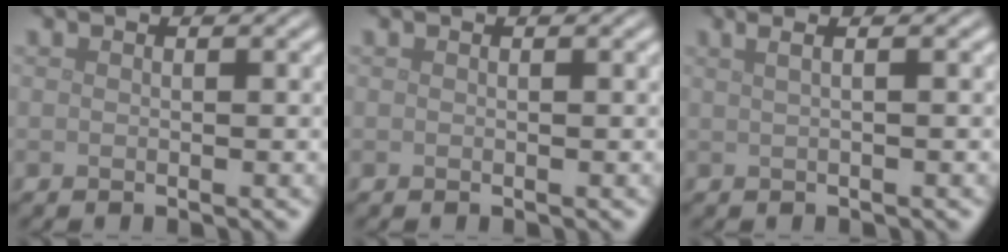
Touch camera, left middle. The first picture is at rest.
{"total": 0.0}
{"total": 4.1, "force": [1.9, 2.1, 2.9], "torque": [-0.023, 0.028, -0.004]}